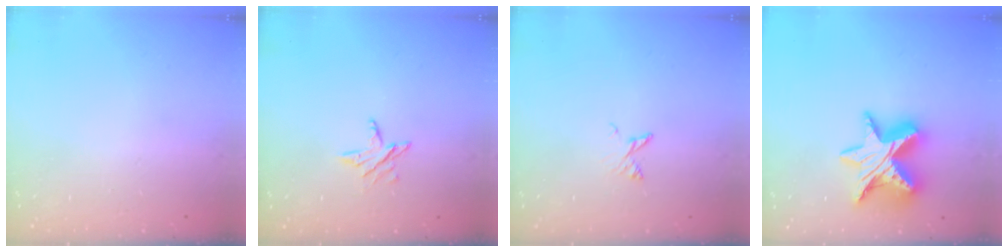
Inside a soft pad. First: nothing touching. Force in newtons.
{"total": 4.7, "press": 4.7, "slide": 0.6}
{"total": 3.6, "press": 3.5, "slide": 0.5}
{"total": 14.6, "press": 14.6, "slide": 1.0}